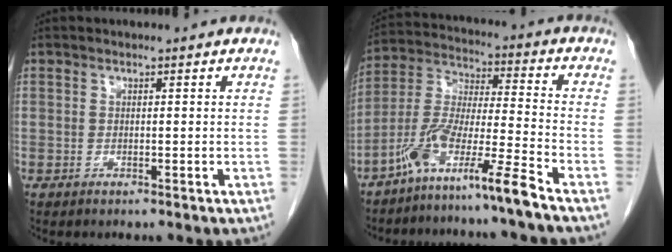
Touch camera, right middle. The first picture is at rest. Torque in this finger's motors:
{"motor_torque": [1.21, -0.93, 0.57, 0.16]}